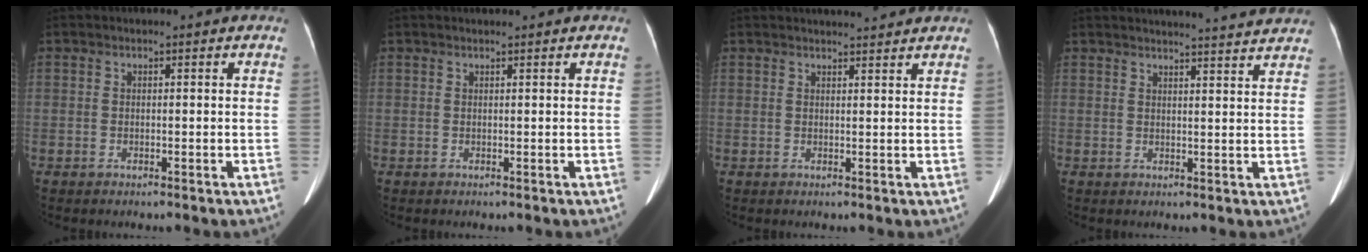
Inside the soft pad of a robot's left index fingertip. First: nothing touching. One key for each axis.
{"total": 0.0}
{"total": 4.8, "fx": 4.7, "fy": -0.2, "fz": 1.2, "tx": -0.018, "ty": 0.014, "tz": 0.059}
{"total": 13.4, "fx": 13.0, "fy": -0.2, "fz": 3.5, "tx": -0.043, "ty": -0.013, "tz": 0.144}